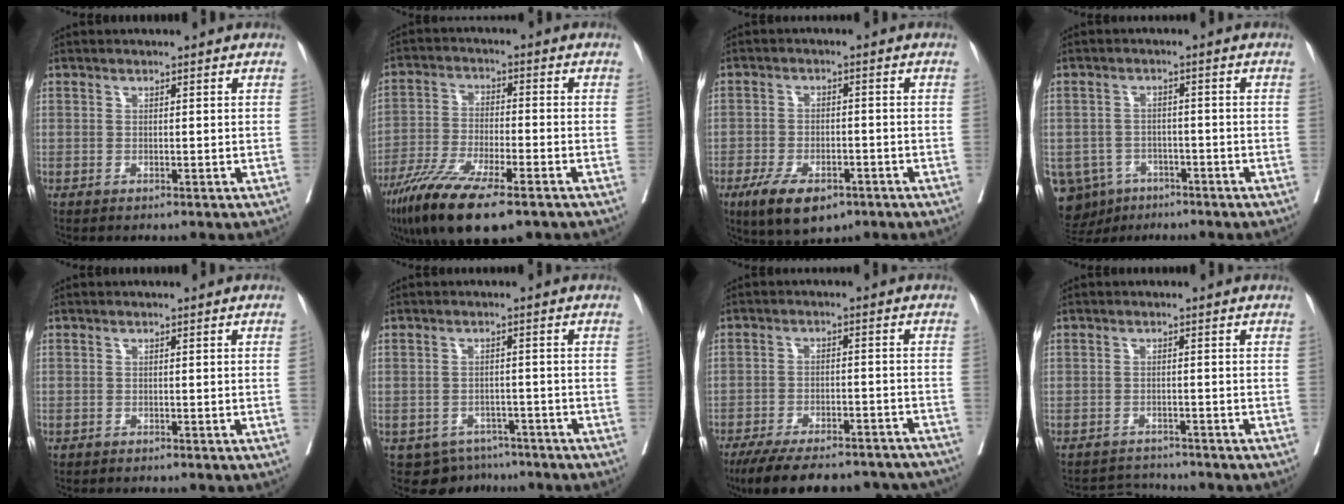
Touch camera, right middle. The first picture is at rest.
{"total": 14.6, "force": [-9.9, 2.6, 10.4], "torque": [-0.198, -0.042, -0.171]}
{"total": 8.8, "force": [-5.5, 3.8, 5.7], "torque": [-0.097, -0.010, -0.087]}
{"total": 10.5, "force": [-6.2, 8.0, 2.9], "torque": [-0.082, 0.001, -0.087]}
{"total": 0.0}
{"total": 5.8, "force": [-4.6, 3.5, 0.5], "torque": [0.000, 0.008, -0.060]}
{"total": 21.5, "force": [-18.8, 5.4, 8.9], "torque": [-0.141, -0.017, -0.248]}
{"total": 3.2, "force": [-3.0, 0.0, -1.0], "torque": [0.018, -0.007, -0.048]}